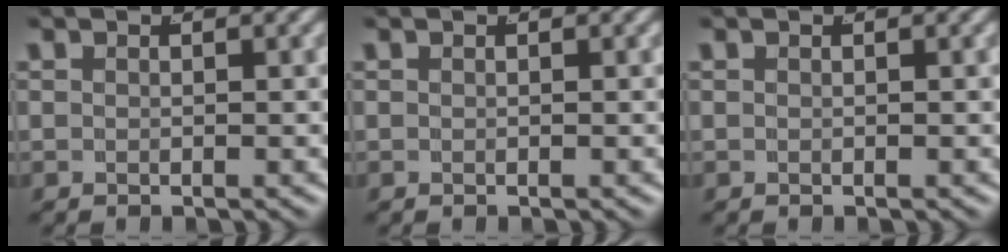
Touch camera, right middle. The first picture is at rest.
{"total": 0.0}
{"total": 0.0}